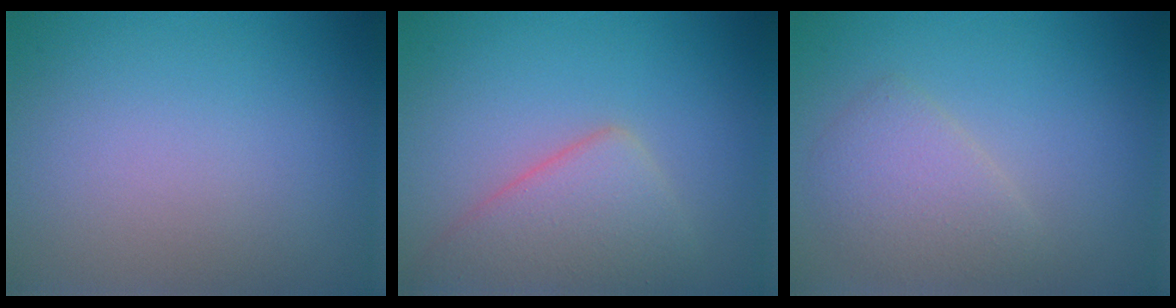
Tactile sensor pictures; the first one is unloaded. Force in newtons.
{"total": 5.1, "press": 5.1, "slide": 0.1}
{"total": 2.9, "press": 2.9, "slide": 0.1}